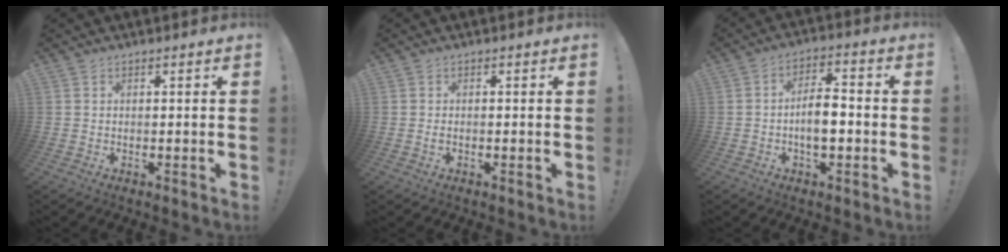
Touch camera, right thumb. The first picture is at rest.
{"total": 0.7, "force": [-0.2, 0.3, 0.6], "torque": [-0.012, 0.002, -0.005]}
{"total": 8.4, "force": [-2.2, 4.0, 7.1], "torque": [-0.120, 0.012, -0.041]}